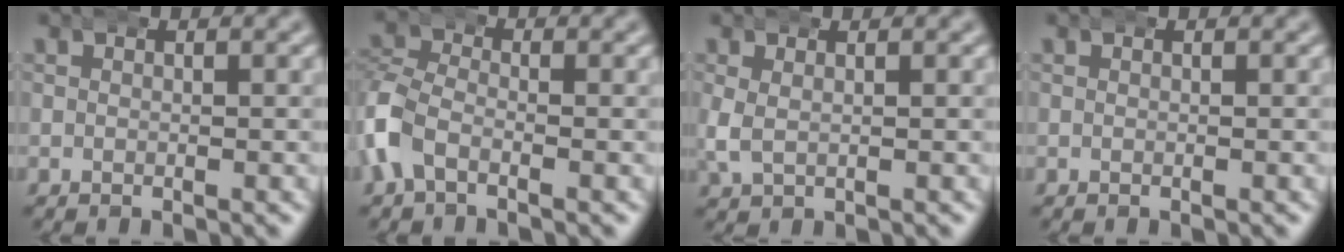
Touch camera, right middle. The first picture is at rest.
{"total": 3.9, "force": [-1.6, 3.1, 1.8], "torque": [-0.068, -0.013, -0.030]}
{"total": 2.3, "force": [0.5, 1.6, 1.6], "torque": [-0.049, -0.005, 0.016]}
{"total": 0.0}